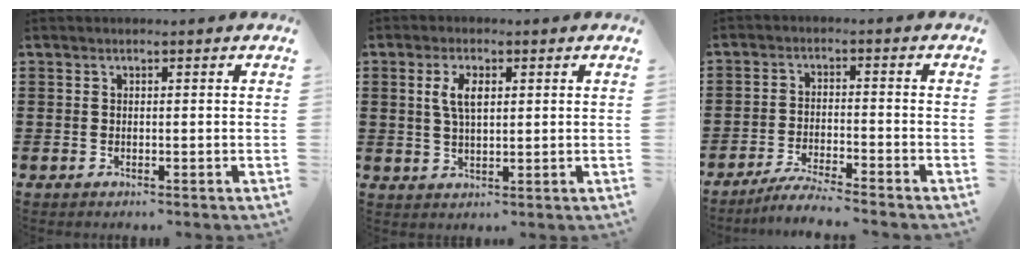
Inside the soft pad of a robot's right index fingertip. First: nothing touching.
{"total": 4.2, "force": [1.1, 1.8, 3.7], "torque": [-0.078, 0.007, 0.019]}
{"total": 4.3, "force": [-4.2, -0.5, 1.1], "torque": [-0.027, -0.008, -0.084]}